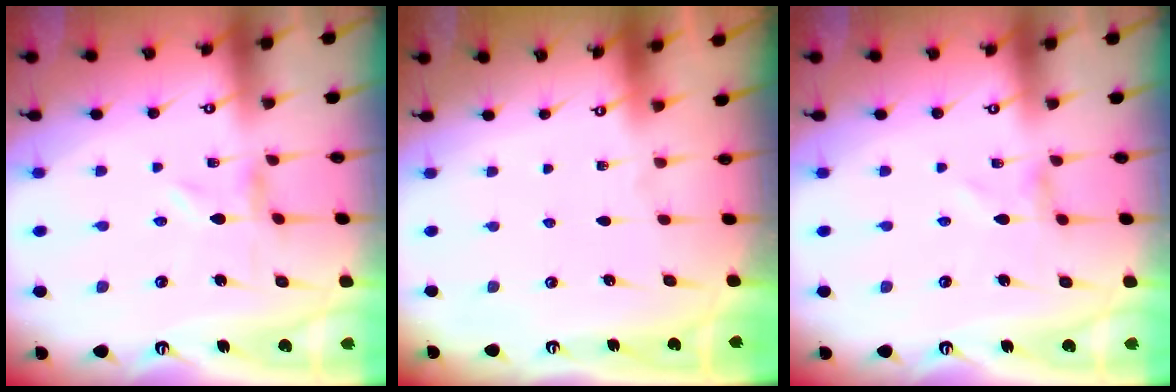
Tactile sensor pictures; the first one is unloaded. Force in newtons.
{"total": 0.0}
{"total": 0.8, "press": 0.8, "slide": 0.1}